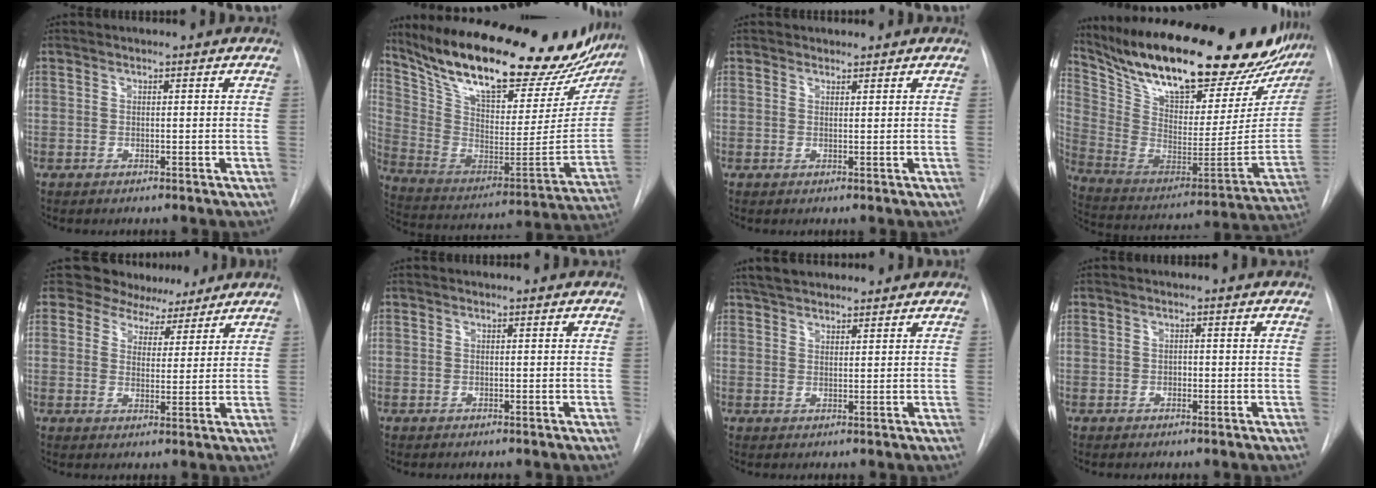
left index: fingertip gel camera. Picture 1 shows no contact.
{"total": 33.6, "force": [27.5, 9.5, 16.8], "torque": [-0.289, -0.051, 0.392]}
{"total": 1.0, "force": [0.8, 0.6, -0.2], "torque": [0.005, -0.001, 0.008]}
{"total": 35.0, "force": [28.5, 9.4, 18.0], "torque": [-0.321, -0.061, 0.407]}
{"total": 6.8, "force": [5.9, 3.5, 0.2], "torque": [0.011, -0.002, 0.077]}
{"total": 0.0}
{"total": 6.3, "force": [5.6, 1.9, 2.3], "torque": [-0.035, 0.032, 0.095]}
{"total": 0.8, "force": [-0.3, 0.6, 0.5], "torque": [-0.005, 0.001, -0.006]}